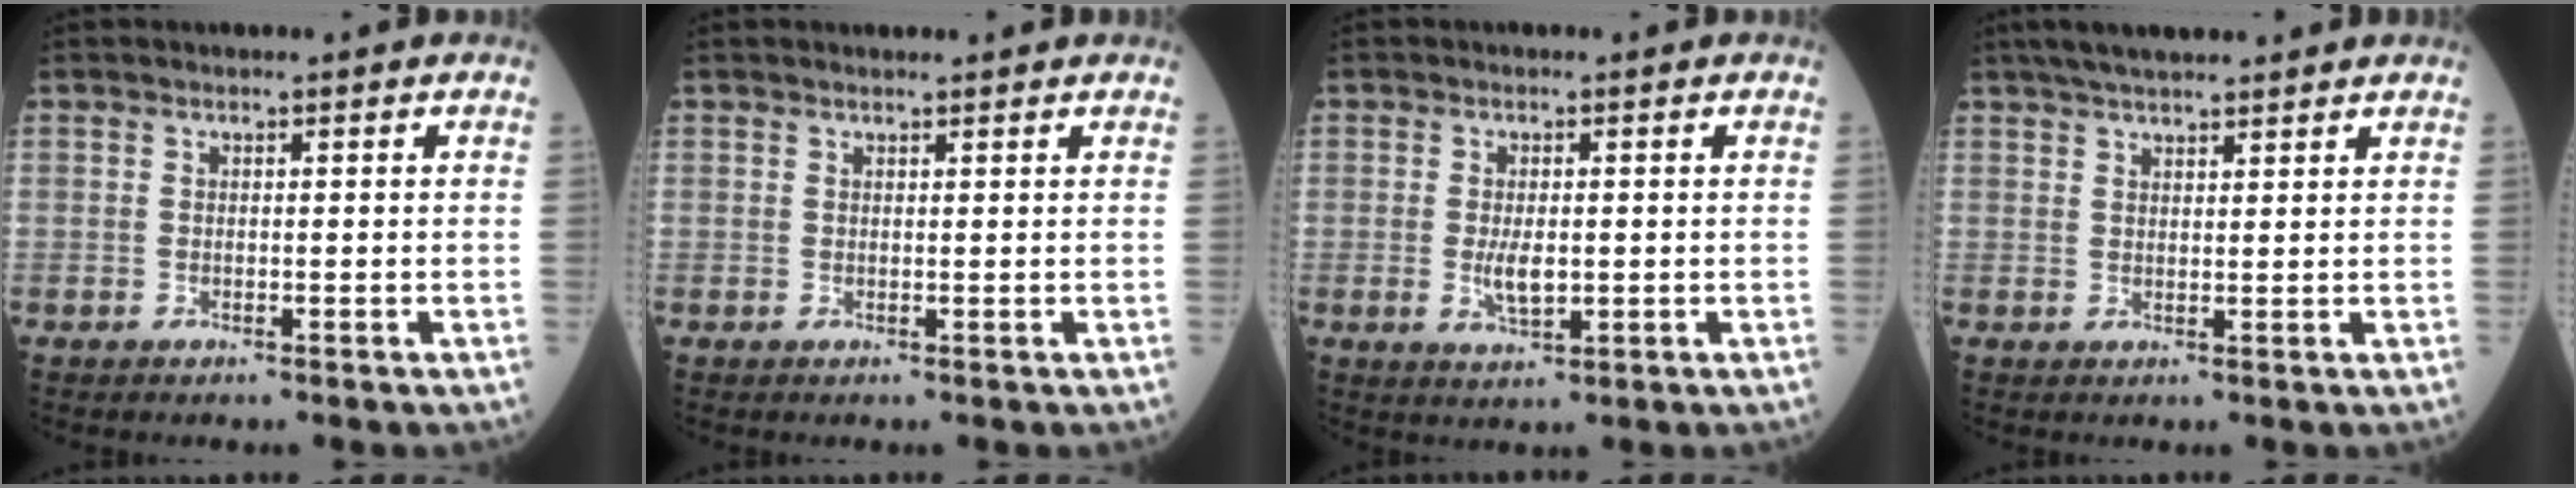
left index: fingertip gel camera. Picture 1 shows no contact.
{"total": 1.6, "force": [1.6, 0.2, 0.4], "torque": [-0.011, 0.011, 0.022]}
{"total": 3.6, "force": [-0.3, 1.5, 3.3], "torque": [-0.069, -0.006, -0.002]}
{"total": 7.7, "force": [6.6, 1.2, 3.9], "torque": [-0.061, 0.036, 0.105]}